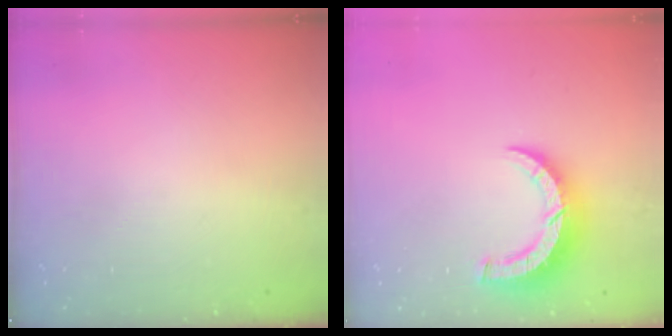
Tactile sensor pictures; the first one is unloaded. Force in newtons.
{"total": 8.0, "press": 7.9, "slide": 0.9}